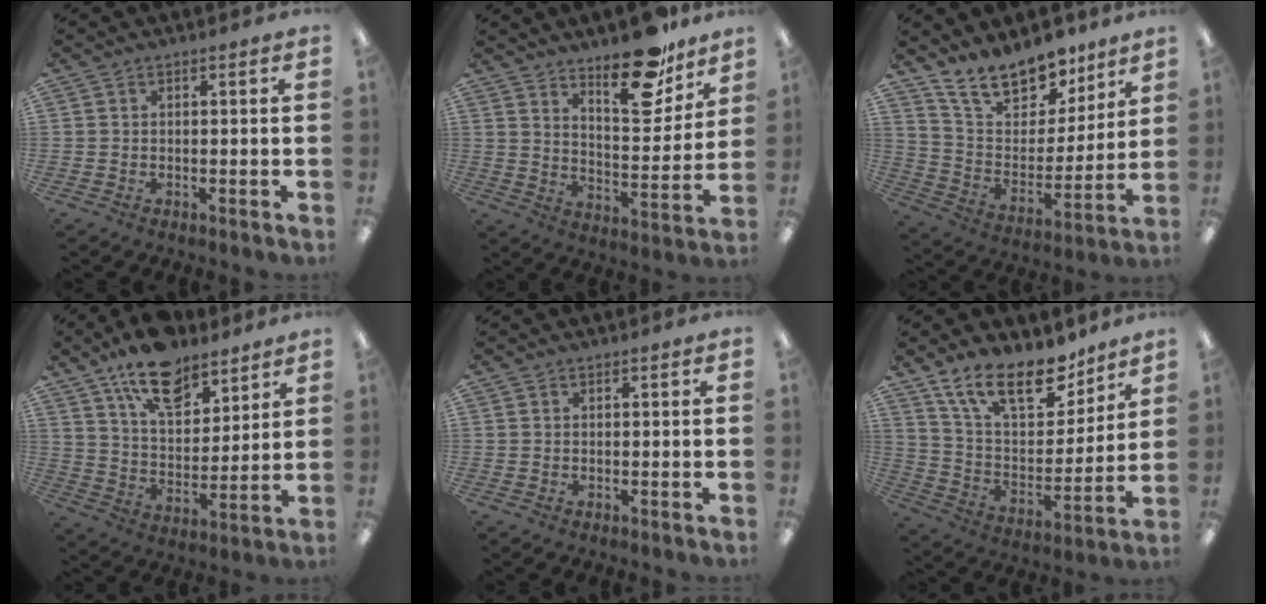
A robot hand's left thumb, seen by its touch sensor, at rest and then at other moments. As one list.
[{"total": 16.7, "force": [12.9, 6.3, 8.7], "torque": [-0.112, -0.089, 0.217]}, {"total": 17.2, "force": [13.5, 7.9, 7.1], "torque": [-0.130, -0.087, 0.245]}, {"total": 15.4, "force": [11.1, 7.6, 7.5], "torque": [-0.115, -0.059, 0.199]}, {"total": 0.0}, {"total": 19.1, "force": [13.5, 8.2, 10.7], "torque": [-0.195, -0.071, 0.240]}]